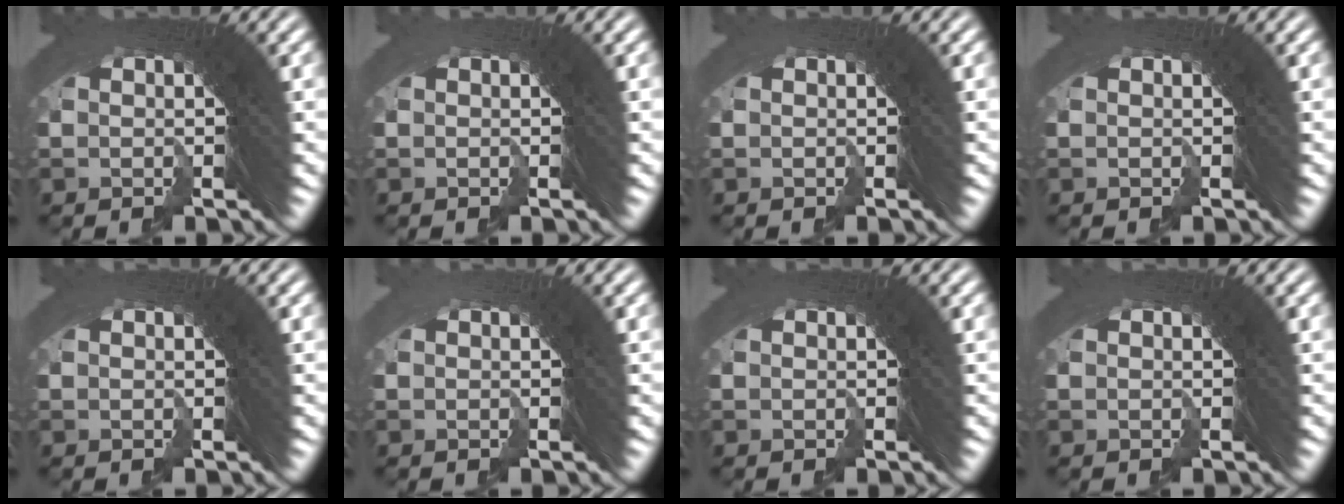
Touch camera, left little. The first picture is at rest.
{"total": 0.5, "force": [-0.2, -0.2, -0.5], "torque": [0.007, -0.002, -0.003]}
{"total": 0.0}
{"total": 0.0}
{"total": 0.0}
{"total": 1.1, "force": [-0.4, -0.6, -0.9], "torque": [0.013, -0.003, -0.006]}
{"total": 0.0}
{"total": 0.0}